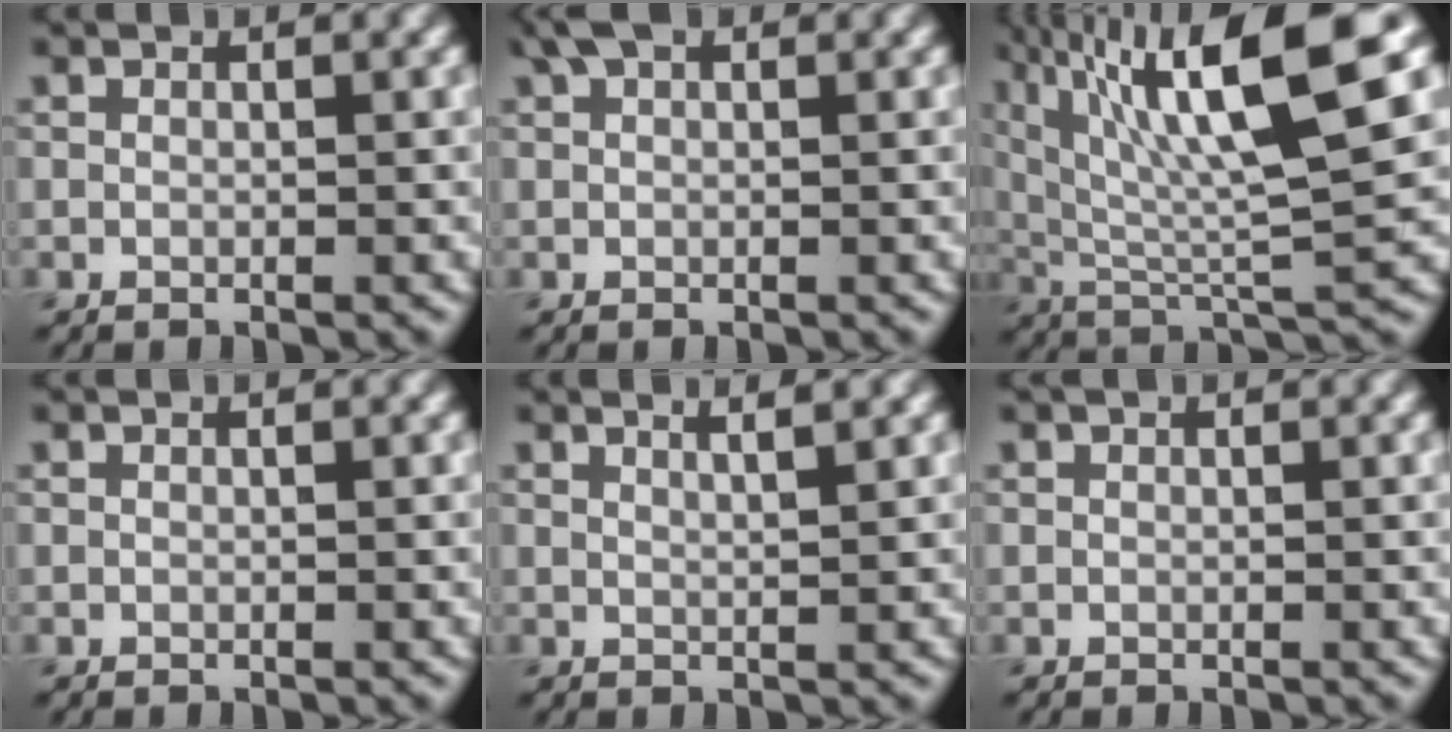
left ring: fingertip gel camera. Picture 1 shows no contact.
{"total": 1.8, "force": [1.2, 0.8, 1.1], "torque": [-0.017, 0.009, 0.020]}
{"total": 13.0, "force": [5.6, 2.6, 11.4], "torque": [-0.190, 0.015, 0.099]}
{"total": 0.0}
{"total": 2.9, "force": [2.0, 1.0, 1.8], "torque": [0.005, 0.016, -0.001]}
{"total": 0.0}